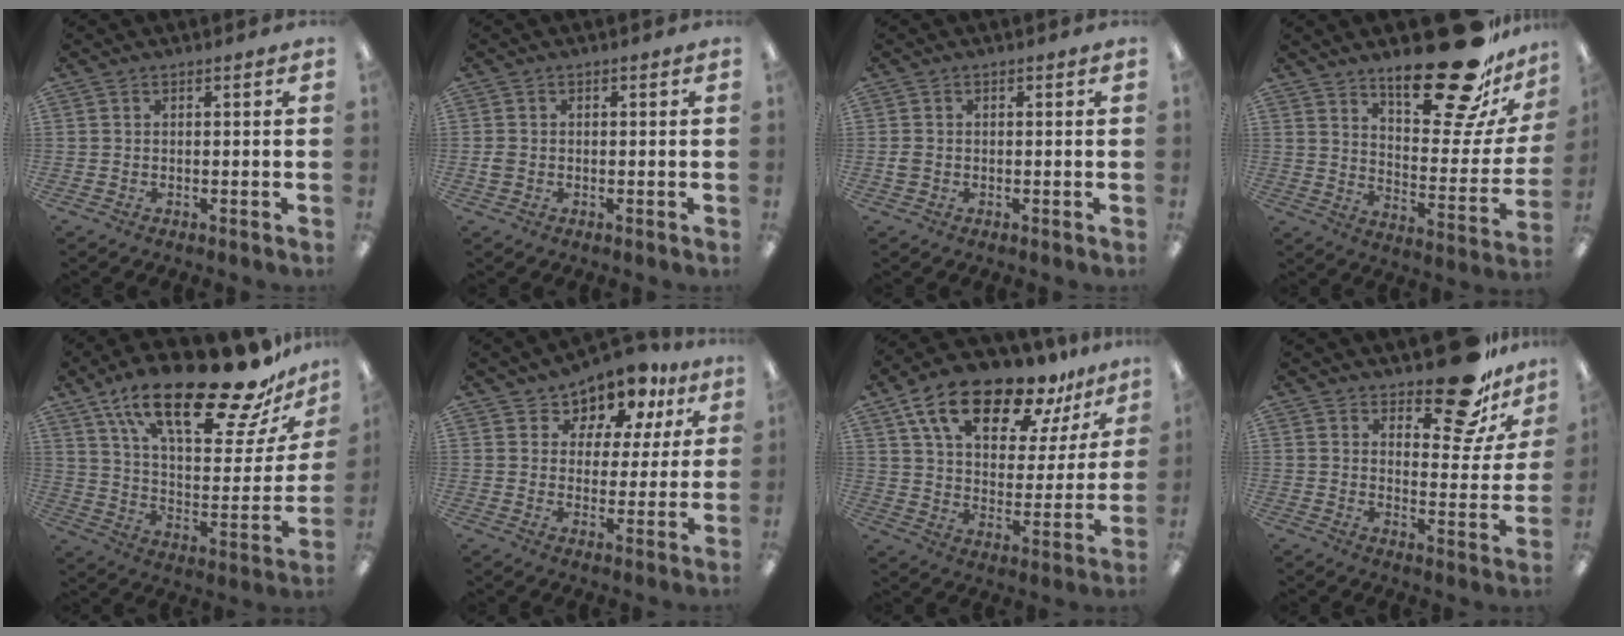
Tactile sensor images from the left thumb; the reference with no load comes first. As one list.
[{"total": 1.7, "force": [-0.3, 1.5, 0.9], "torque": [-0.016, 0.004, -0.005]}, {"total": 1.5, "force": [-0.3, 1.3, 0.7], "torque": [-0.013, 0.004, -0.007]}, {"total": 24.1, "force": [17.5, 8.0, 14.5], "torque": [-0.189, -0.127, 0.286]}, {"total": 27.1, "force": [18.5, 8.8, 17.8], "torque": [-0.274, -0.114, 0.306]}, {"total": 8.5, "force": [6.9, 4.6, 1.6], "torque": [-0.046, -0.055, 0.127]}, {"total": 20.1, "force": [14.4, 8.3, 11.1], "torque": [-0.197, -0.078, 0.249]}, {"total": 16.3, "force": [12.1, 6.3, 9.1], "torque": [-0.116, -0.080, 0.201]}]